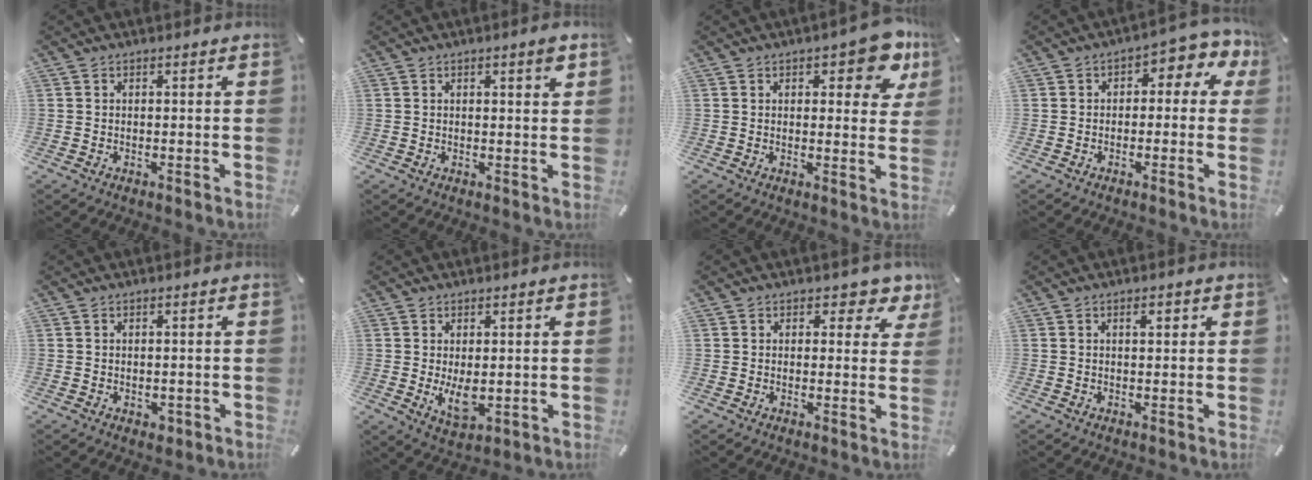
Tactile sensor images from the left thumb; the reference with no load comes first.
{"total": 2.4, "force": [1.3, 0.7, 1.9], "torque": [-0.032, 0.000, 0.020]}
{"total": 9.2, "force": [5.3, 4.2, 6.2], "torque": [-0.067, -0.026, 0.085]}
{"total": 6.0, "force": [0.5, 4.1, 4.3], "torque": [-0.052, -0.004, 0.001]}
{"total": 1.4, "force": [-0.2, 1.3, 0.6], "torque": [-0.011, 0.004, -0.004]}
{"total": 6.3, "force": [0.2, 3.5, 5.2], "torque": [-0.103, -0.011, 0.000]}
{"total": 5.1, "force": [3.2, 3.8, 1.5], "torque": [-0.004, -0.026, 0.052]}
{"total": 2.2, "force": [0.9, 1.0, 1.7], "torque": [-0.020, 0.000, 0.010]}